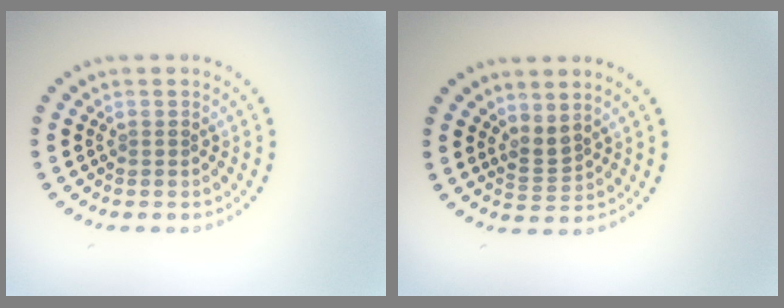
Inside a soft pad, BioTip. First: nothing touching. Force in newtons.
{"total": 1.8, "press": 1.3, "slide": 1.3}